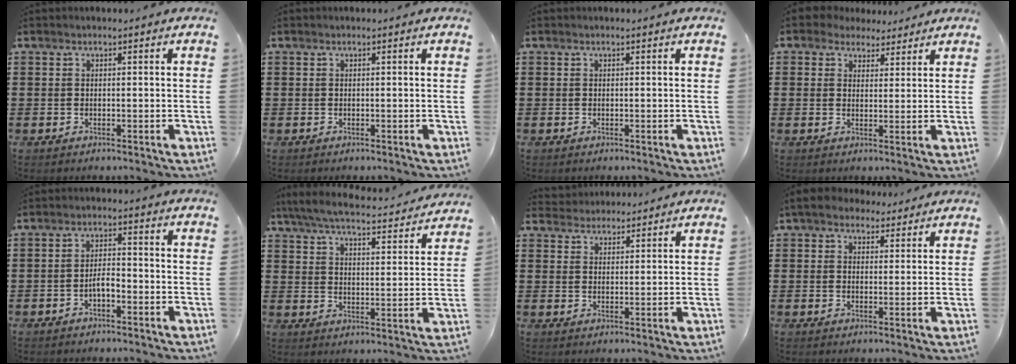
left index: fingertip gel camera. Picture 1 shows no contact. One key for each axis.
{"total": 0.0}
{"total": 0.0}
{"total": 3.1, "fx": 2.4, "fy": 1.9, "fz": 0.2, "tx": -0.018, "ty": 0.007, "tz": 0.046}
{"total": 3.0, "fx": -1.6, "fy": 0.9, "fz": 2.5, "tx": -0.054, "ty": 0.005, "tz": -0.033}
{"total": 6.0, "fx": 5.5, "fy": 0.2, "fz": 2.2, "tx": -0.068, "ty": -0.038, "tz": 0.093}
{"total": 2.9, "fx": 2.7, "fy": 0.7, "fz": -0.4, "tx": -0.002, "ty": -0.004, "tz": 0.053}
{"total": 4.0, "fx": 3.2, "fy": 2.1, "fz": 1.3, "tx": -0.038, "ty": 0.004, "tz": 0.059}